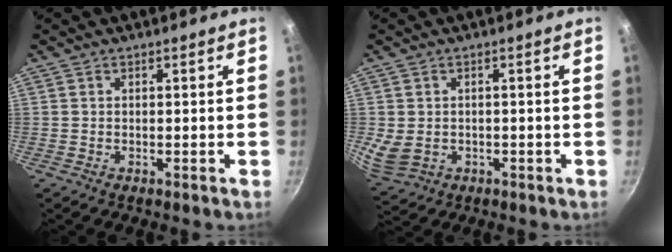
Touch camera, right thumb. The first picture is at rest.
{"total": 5.5, "force": [-0.7, 4.4, 3.3], "torque": [-0.064, -0.004, 0.001]}